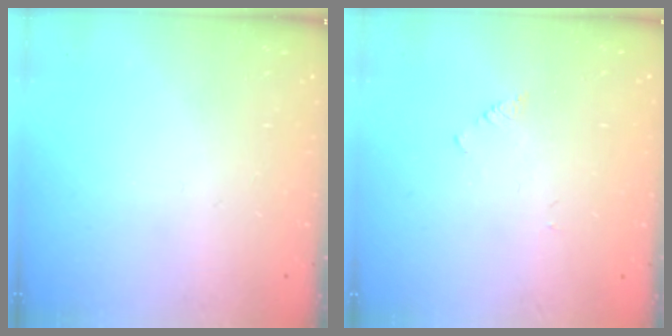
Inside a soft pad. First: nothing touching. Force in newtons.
{"total": 1.0, "press": 0.9, "slide": 0.2}